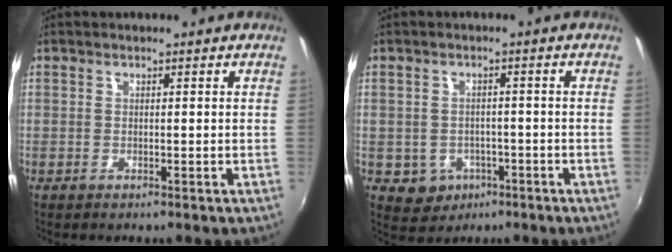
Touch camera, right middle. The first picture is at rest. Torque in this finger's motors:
{"motor_torque": [0.20, -0.15, -0.01, 0.00]}